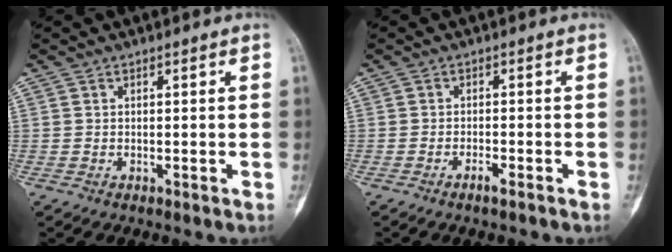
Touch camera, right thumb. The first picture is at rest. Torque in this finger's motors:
{"motor_torque": [-0.16, 0.03, -0.02, 0.01, 0.02]}